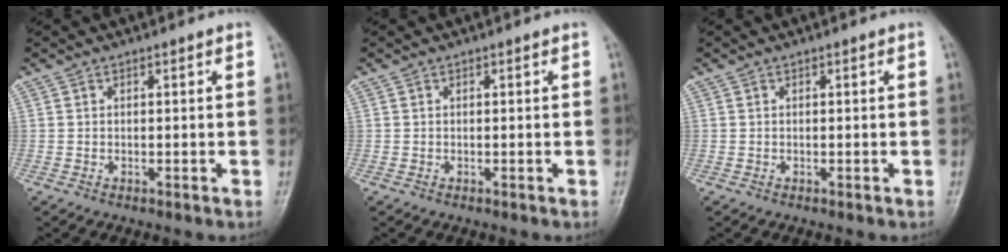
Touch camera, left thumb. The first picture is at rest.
{"total": 0.0}
{"total": 0.0}